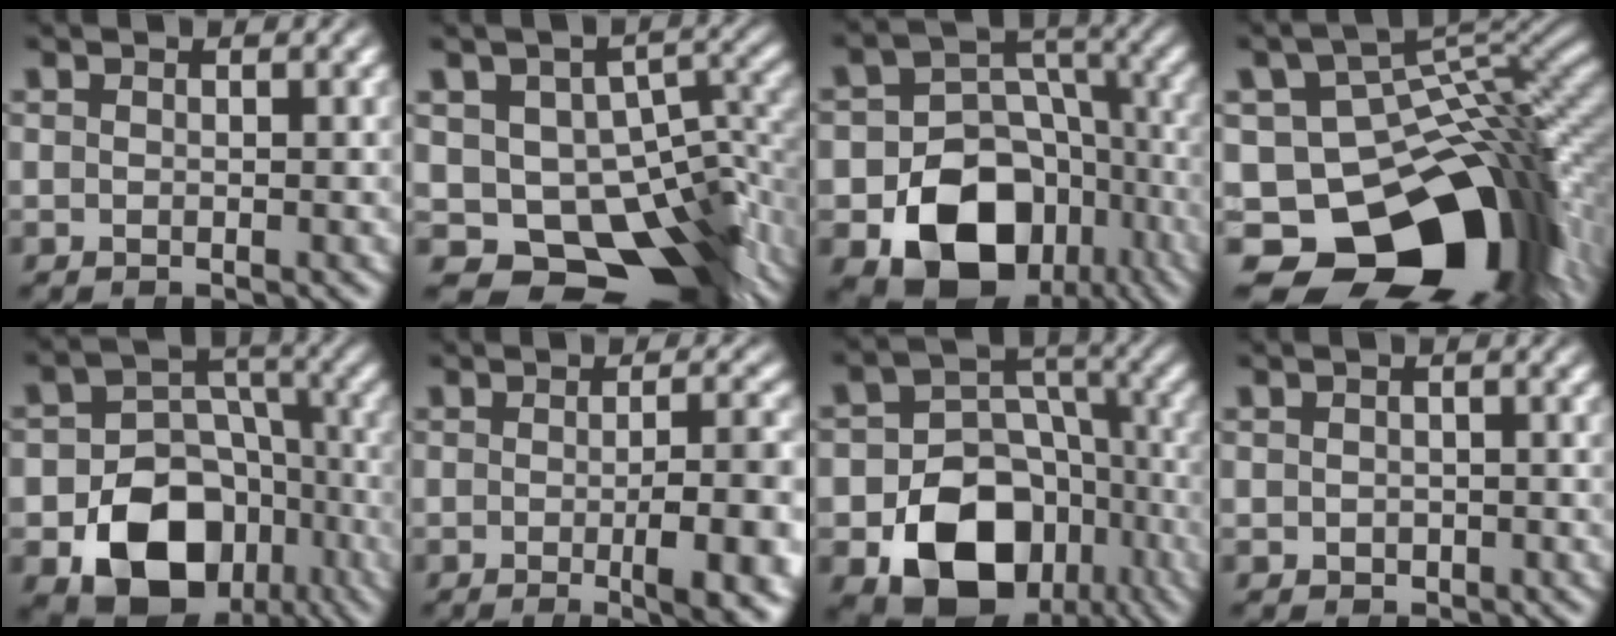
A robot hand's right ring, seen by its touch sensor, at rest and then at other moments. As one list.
[{"total": 20.0, "force": [-7.5, 14.6, 11.5], "torque": [-0.176, -0.085, -0.086]}, {"total": 15.1, "force": [-5.1, 11.3, 8.6], "torque": [-0.143, -0.057, -0.061]}, {"total": 27.1, "force": [-8.3, 18.4, 18.1], "torque": [-0.302, -0.091, -0.094]}, {"total": 12.5, "force": [-4.5, 9.2, 7.2], "torque": [-0.112, -0.045, -0.055]}, {"total": 6.1, "force": [-1.3, 0.7, 5.9], "torque": [-0.070, 0.004, -0.018]}, {"total": 14.2, "force": [-4.8, 10.4, 8.3], "torque": [-0.135, -0.051, -0.058]}, {"total": 1.4, "force": [-0.8, 1.2, 0.1], "torque": [0.005, -0.012, -0.003]}]